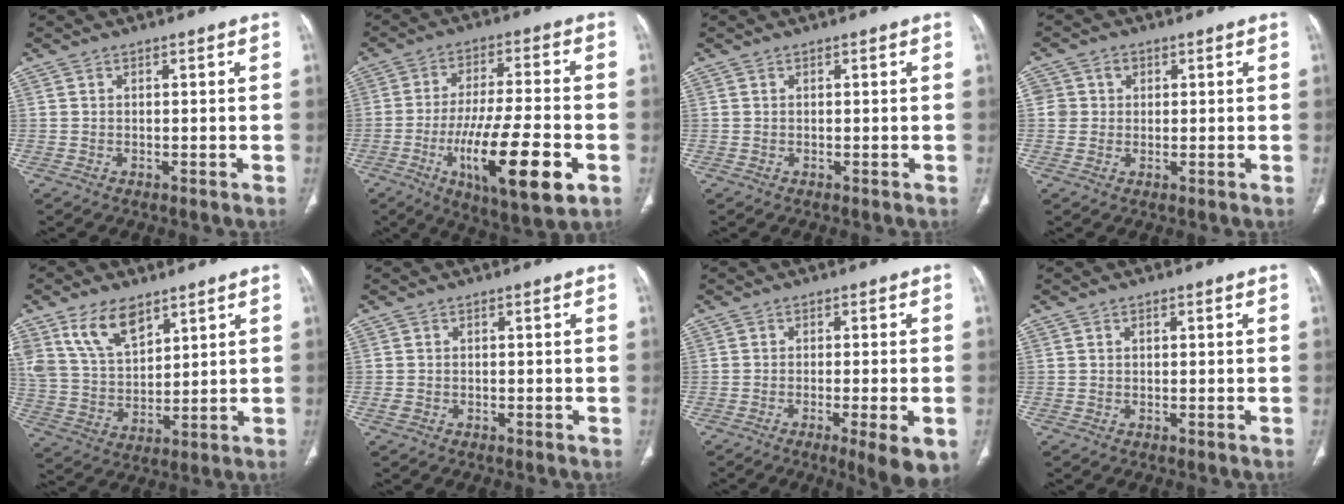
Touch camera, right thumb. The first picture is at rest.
{"total": 18.7, "force": [-6.3, 5.1, 16.9], "torque": [-0.289, 0.008, -0.093]}
{"total": 0.0}
{"total": 3.8, "force": [0.8, 3.6, 0.6], "torque": [0.012, 0.003, 0.014]}
{"total": 11.5, "force": [7.1, 6.1, 6.6], "torque": [-0.107, -0.031, 0.149]}
{"total": 1.0, "force": [-0.4, 0.8, 0.5], "torque": [-0.014, 0.002, -0.007]}
{"total": 8.3, "force": [-3.5, 1.4, 7.4], "torque": [-0.104, -0.011, -0.050]}
{"total": 0.6, "force": [0.2, 0.4, 0.4], "torque": [-0.008, 0.001, 0.003]}